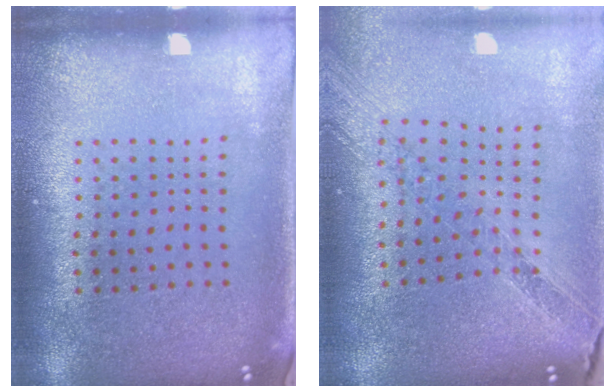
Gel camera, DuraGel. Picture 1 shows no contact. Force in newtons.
{"total": 1.1, "press": 1.1, "slide": 0.2}